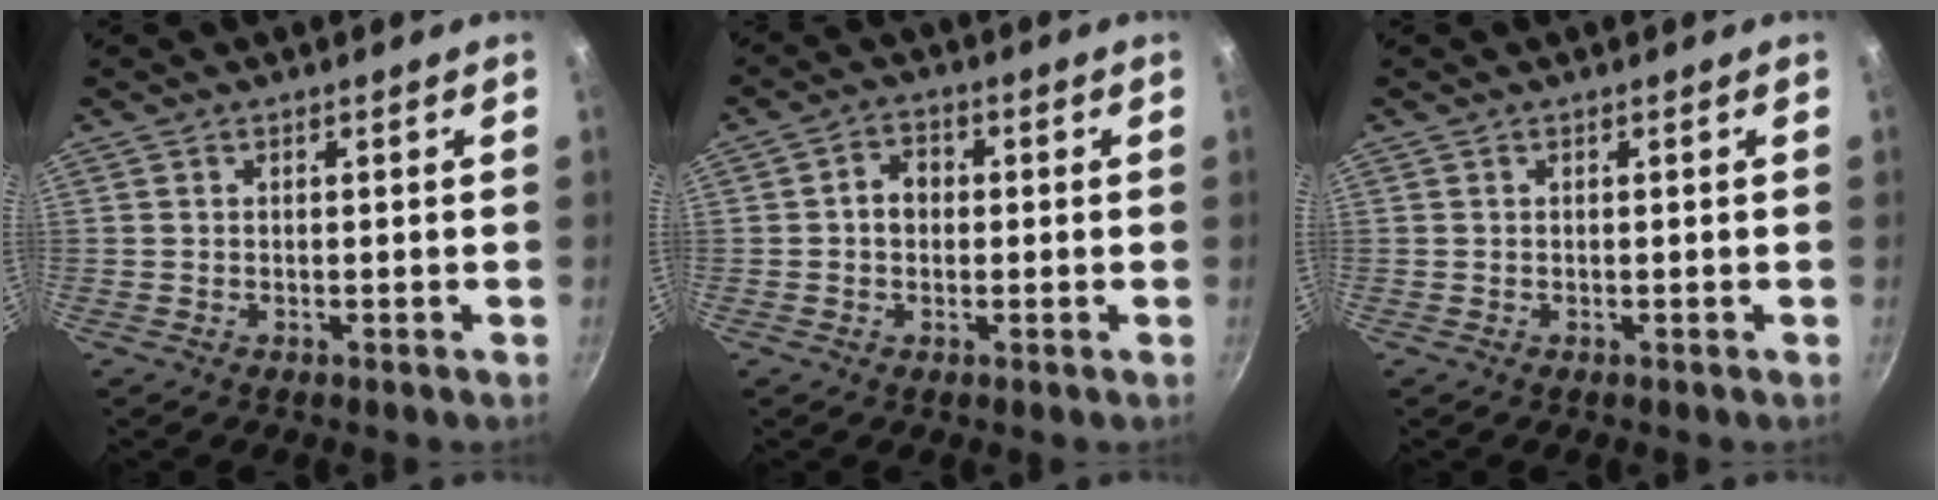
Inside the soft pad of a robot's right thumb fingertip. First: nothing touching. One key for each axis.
{"total": 4.4, "fx": 0.1, "fy": 3.5, "fz": 2.5, "tx": -0.018, "ty": 0.012, "tz": -0.004}
{"total": 0.0}